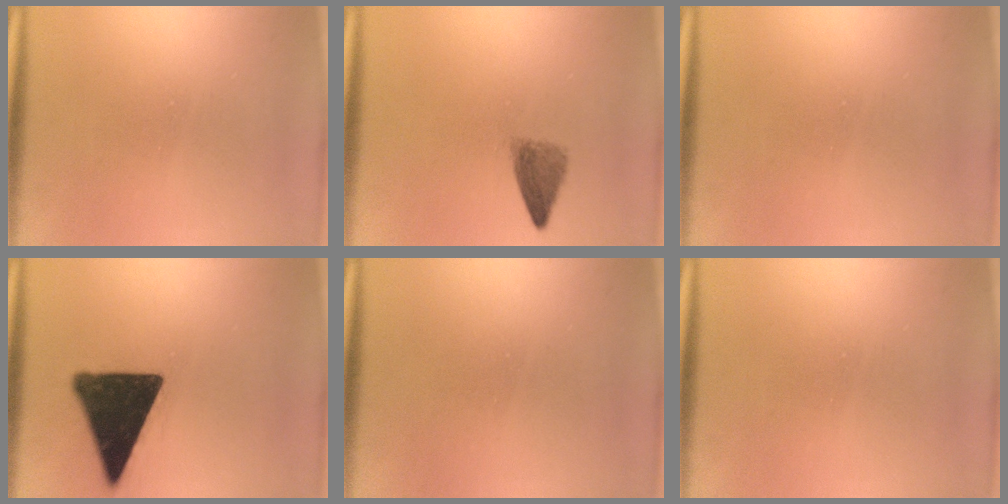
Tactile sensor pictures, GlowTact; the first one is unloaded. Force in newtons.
{"total": 2.5}
{"total": 0.0}
{"total": 16.4}
{"total": 1.6}
{"total": 0.0}